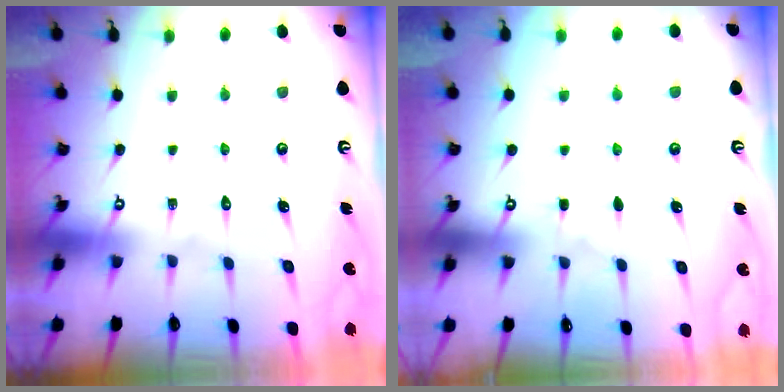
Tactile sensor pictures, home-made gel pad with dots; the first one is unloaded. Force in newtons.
{"total": 1.2, "press": 1.2, "slide": 0.3}